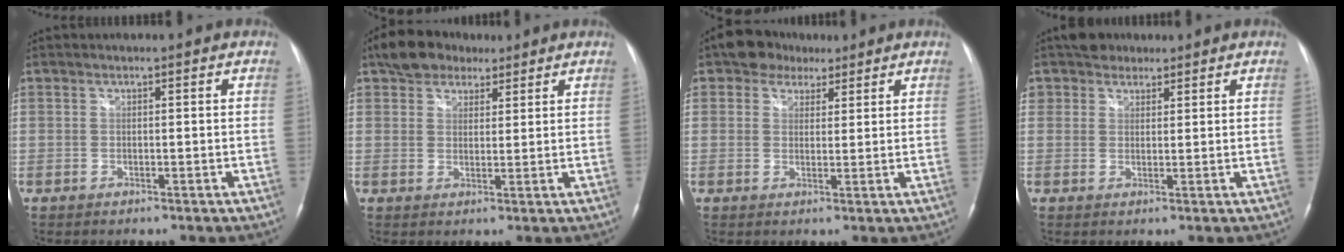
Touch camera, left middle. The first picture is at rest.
{"total": 7.6, "force": [5.5, 4.1, 3.2], "torque": [-0.057, 0.020, 0.096]}
{"total": 5.1, "force": [3.4, 3.6, 1.3], "torque": [-0.025, 0.018, 0.057]}
{"total": 3.4, "force": [2.6, 2.2, 0.2], "torque": [-0.003, 0.015, 0.042]}